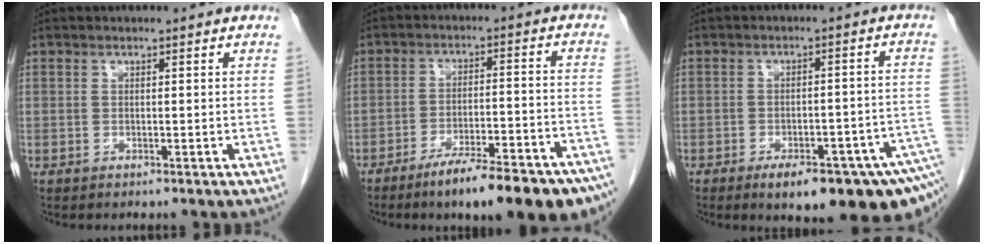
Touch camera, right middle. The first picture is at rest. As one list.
[{"total": 18.5, "force": [-14.3, 2.8, 11.4], "torque": [-0.098, 0.020, -0.205]}, {"total": 16.0, "force": [-10.6, 4.2, 11.2], "torque": [-0.084, 0.024, -0.133]}]